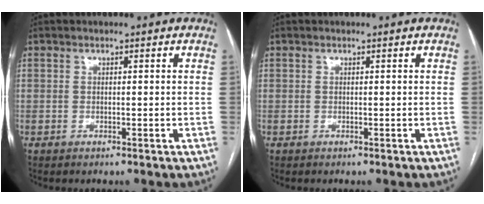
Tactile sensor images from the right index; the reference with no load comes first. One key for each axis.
{"total": 0.0}